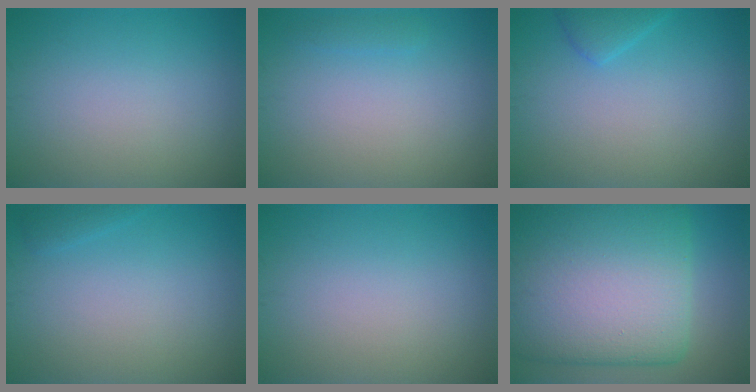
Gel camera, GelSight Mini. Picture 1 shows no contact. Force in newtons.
{"total": 0.7, "press": 0.7, "slide": 0.1}
{"total": 1.7, "press": 1.7, "slide": 0.1}
{"total": 0.8, "press": 0.8, "slide": 0.1}
{"total": 0.0}
{"total": 19.1, "press": 19.1, "slide": 0.4}